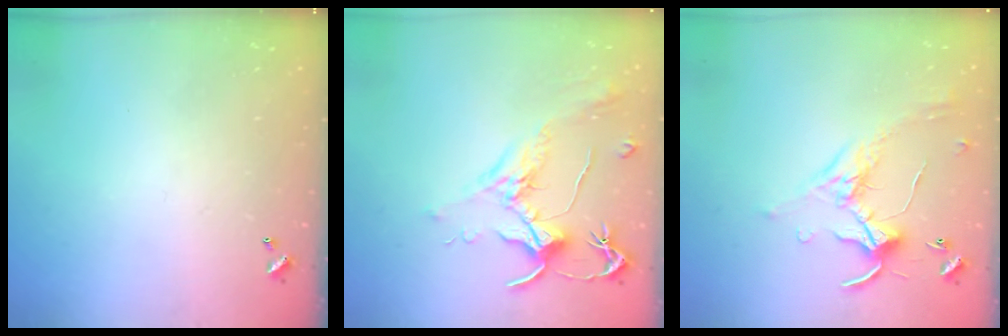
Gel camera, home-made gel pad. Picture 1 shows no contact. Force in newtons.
{"total": 1.8, "press": 1.7, "slide": 0.6}
{"total": 0.7, "press": 0.6, "slide": 0.4}